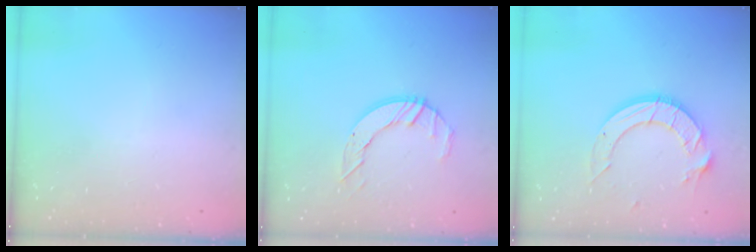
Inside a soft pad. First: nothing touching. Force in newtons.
{"total": 5.8, "press": 5.8, "slide": 0.4}
{"total": 12.9, "press": 12.8, "slide": 1.4}